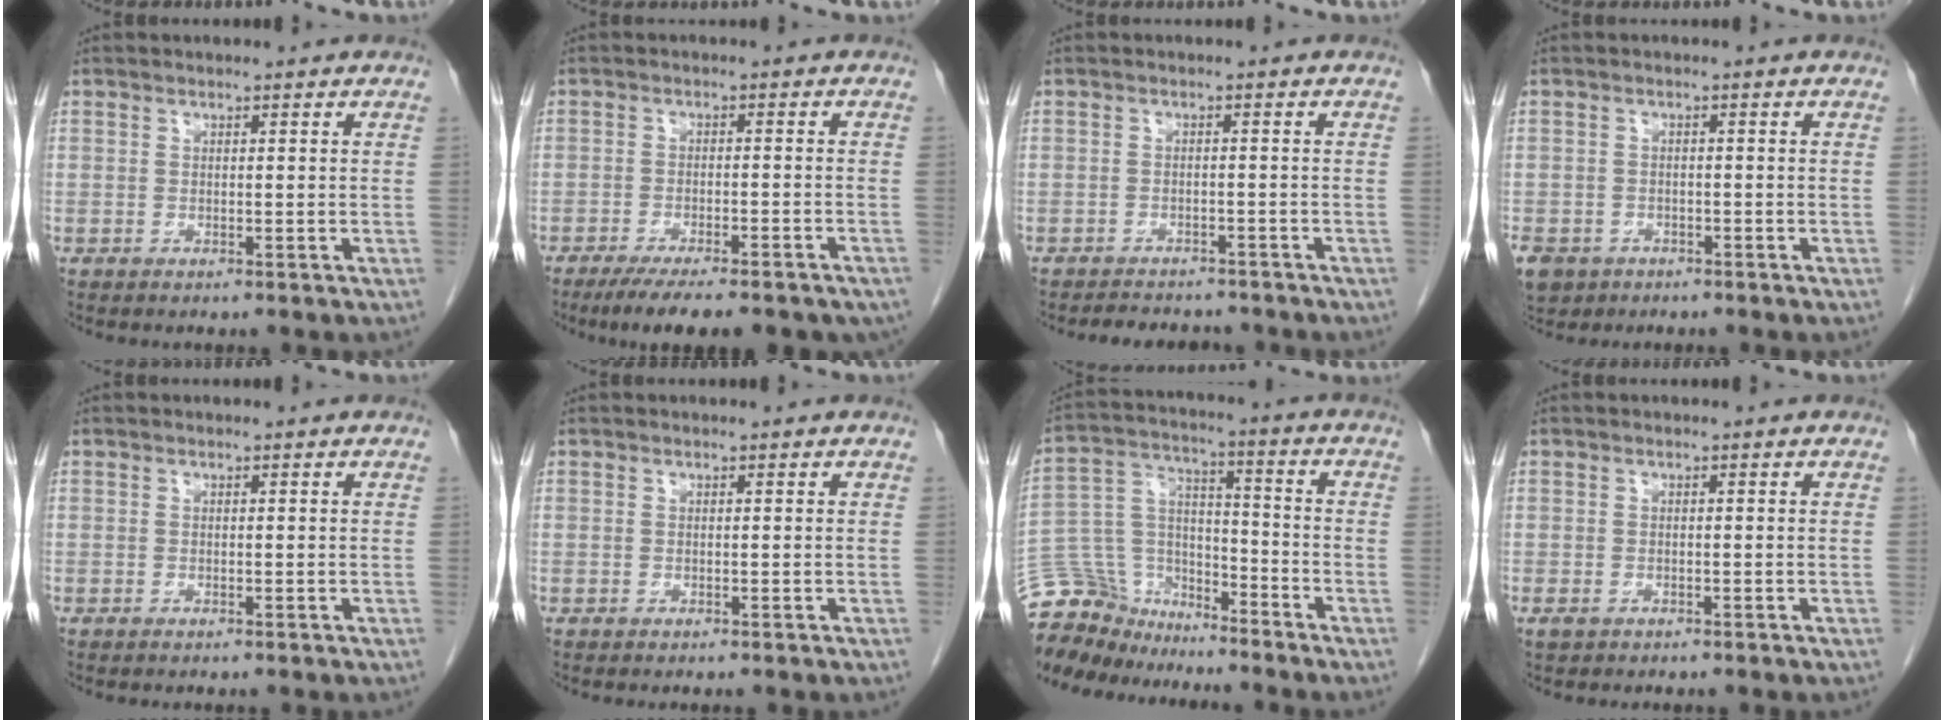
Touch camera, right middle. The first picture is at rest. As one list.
[{"total": 14.1, "force": [-11.4, 3.1, 7.7], "torque": [-0.094, -0.012, -0.152]}, {"total": 6.1, "force": [-5.7, 1.9, 1.3], "torque": [-0.020, -0.003, -0.073]}, {"total": 7.9, "force": [-4.4, 6.2, 2.4], "torque": [-0.067, -0.003, -0.068]}, {"total": 0.0}, {"total": 0.0}, {"total": 13.5, "force": [-12.3, 5.4, 1.0], "torque": [-0.034, 0.050, -0.224]}, {"total": 1.0, "force": [-0.6, 0.6, 0.5], "torque": [-0.014, 0.000, -0.006]}]